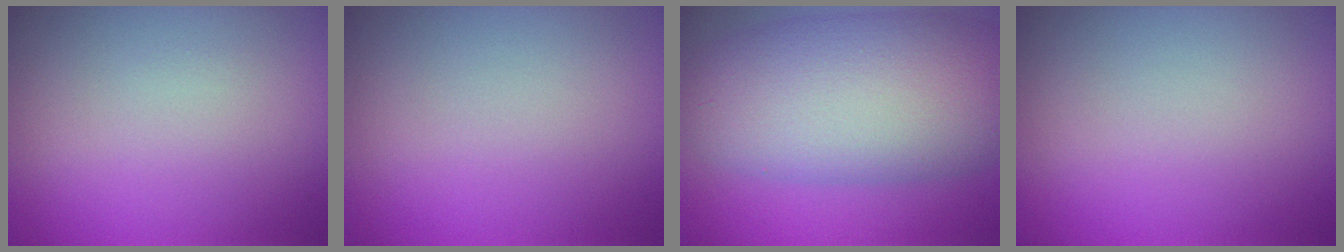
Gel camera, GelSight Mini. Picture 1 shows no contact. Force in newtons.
{"total": 0.0}
{"total": 11.6, "press": 11.5, "slide": 0.5}
{"total": 0.0}